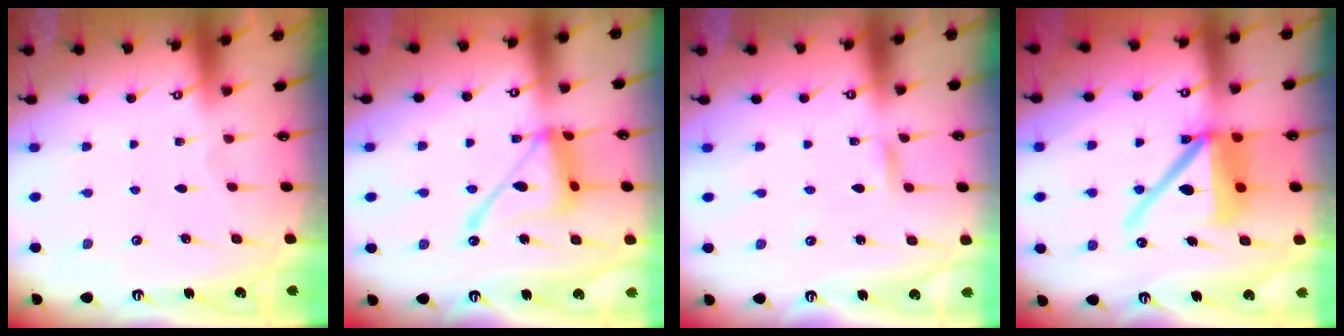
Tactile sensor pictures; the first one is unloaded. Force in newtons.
{"total": 15.5, "press": 15.4, "slide": 1.4}
{"total": 4.3, "press": 4.3, "slide": 0.5}
{"total": 15.1, "press": 15.0, "slide": 2.1}